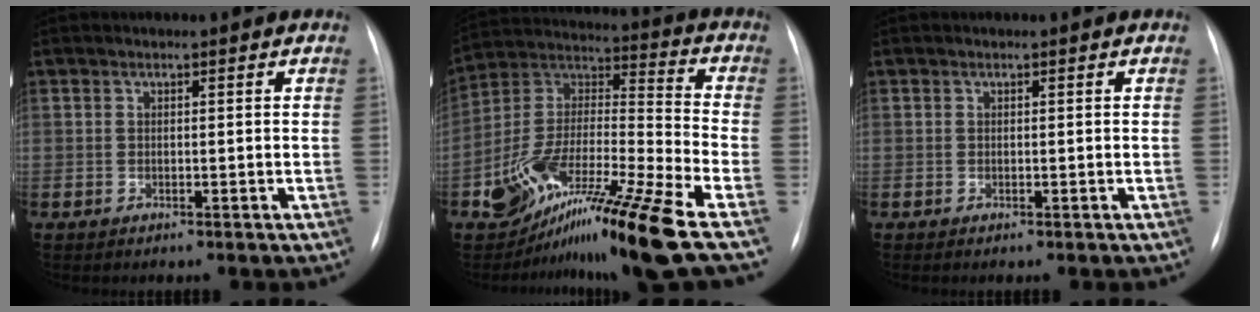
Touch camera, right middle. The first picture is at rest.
{"total": 17.3, "force": [-11.3, 0.4, 13.1], "torque": [-0.247, 0.005, -0.196]}
{"total": 0.0}